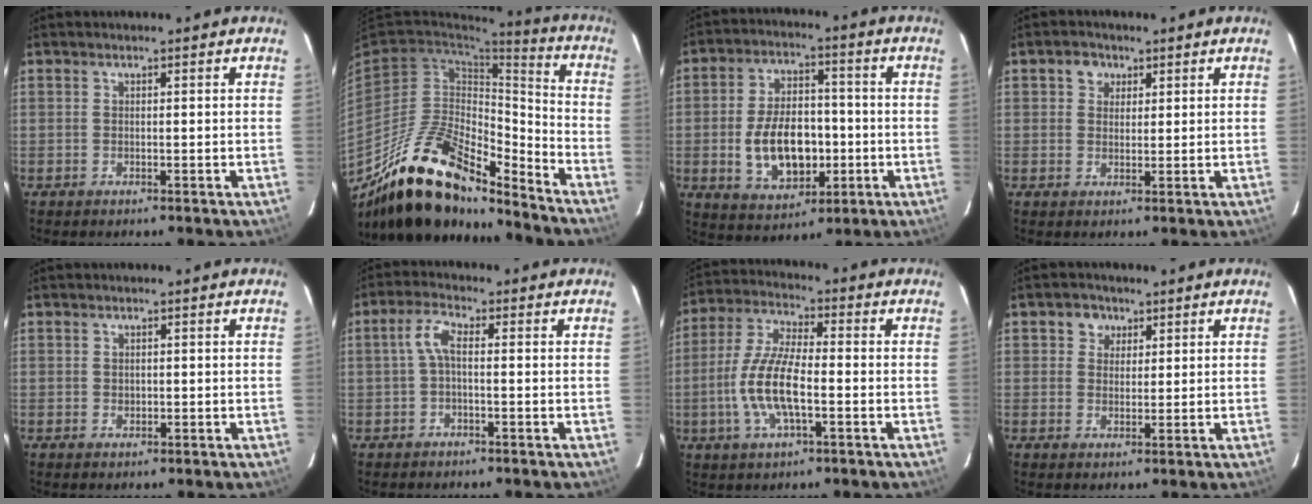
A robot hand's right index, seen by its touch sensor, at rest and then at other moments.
{"total": 22.4, "force": [-17.2, 7.8, 11.9], "torque": [-0.221, 0.003, -0.301]}
{"total": 13.4, "force": [-2.5, 8.2, 10.3], "torque": [-0.208, 0.009, -0.024]}
{"total": 3.1, "force": [1.3, 2.7, 0.6], "torque": [-0.002, 0.011, 0.022]}
{"total": 0.8, "force": [0.1, 0.8, 0.2], "torque": [0.001, 0.001, 0.004]}
{"total": 3.4, "force": [-0.4, 1.0, 3.2], "torque": [-0.071, 0.011, -0.009]}
{"total": 11.5, "force": [-2.8, 3.7, 10.5], "torque": [-0.222, 0.000, -0.058]}
{"total": 3.4, "force": [1.5, 3.0, 0.5], "torque": [0.004, 0.012, 0.025]}